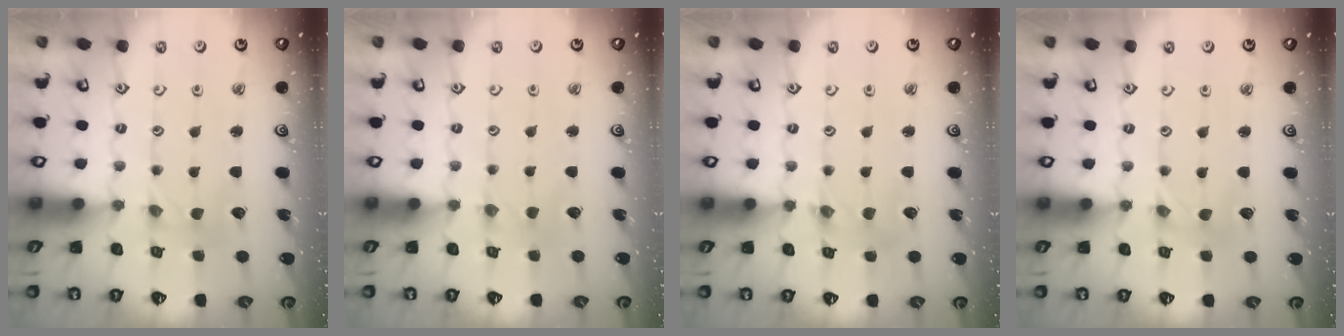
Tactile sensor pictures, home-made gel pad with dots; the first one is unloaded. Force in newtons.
{"total": 1.2, "press": 1.1, "slide": 0.3}
{"total": 2.1, "press": 2.1, "slide": 0.3}
{"total": 0.0}